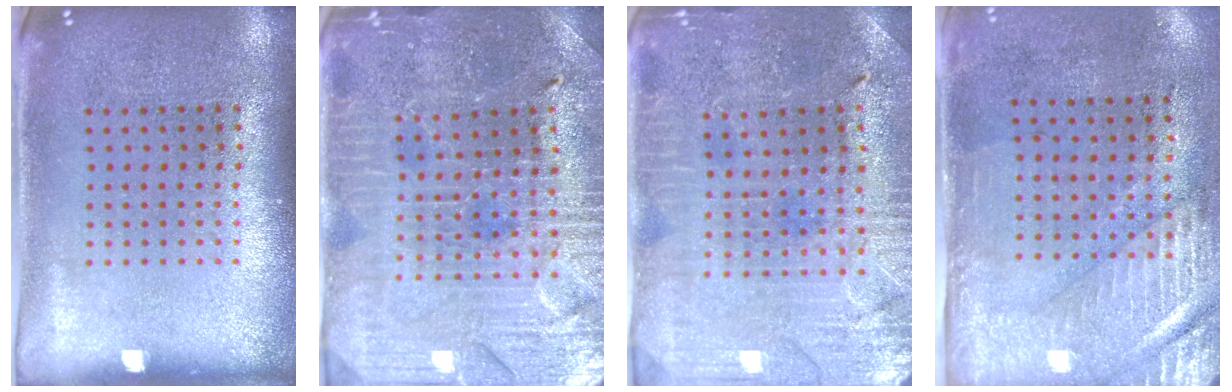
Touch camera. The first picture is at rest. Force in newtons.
{"total": 3.4, "press": 3.3, "slide": 0.6}
{"total": 1.2, "press": 1.2, "slide": 0.2}
{"total": 3.0, "press": 2.5, "slide": 1.6}